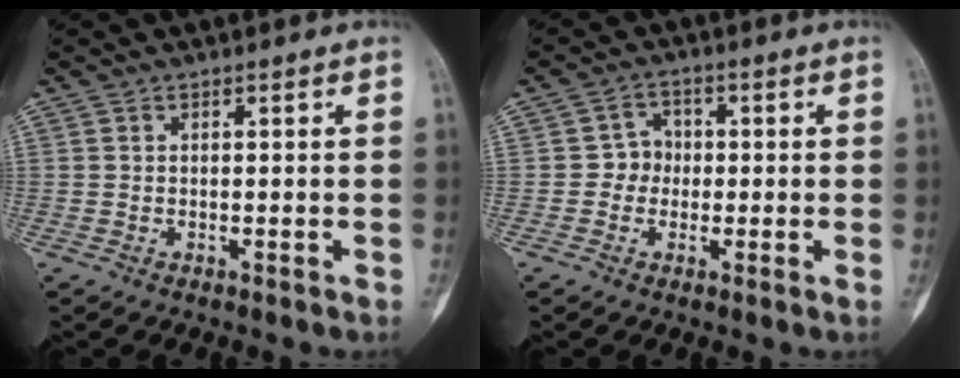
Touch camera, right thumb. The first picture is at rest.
{"total": 3.7, "force": [-0.3, 3.4, 1.3], "torque": [0.006, 0.012, -0.017]}